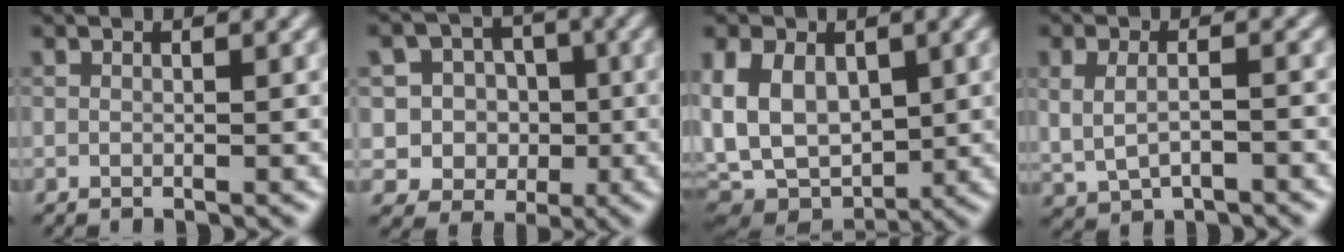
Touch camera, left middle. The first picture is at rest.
{"total": 6.1, "force": [0.2, 5.9, 1.7], "torque": [-0.021, 0.024, -0.018]}
{"total": 7.7, "force": [0.4, 5.2, 5.6], "torque": [-0.135, -0.003, 0.004]}
{"total": 2.7, "force": [-0.2, 1.6, 2.1], "torque": [-0.048, -0.006, 0.003]}